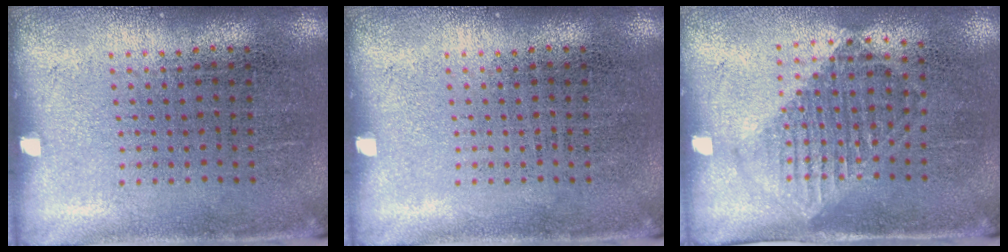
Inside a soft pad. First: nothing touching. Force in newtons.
{"total": 0.0}
{"total": 1.2, "press": 1.1, "slide": 0.6}